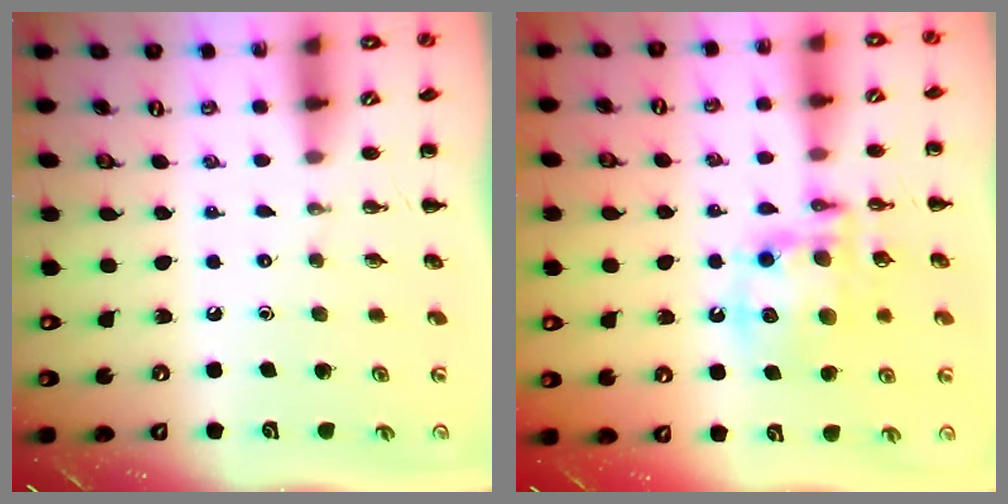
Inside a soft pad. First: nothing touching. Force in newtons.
{"total": 13.7, "press": 13.3, "slide": 3.3}